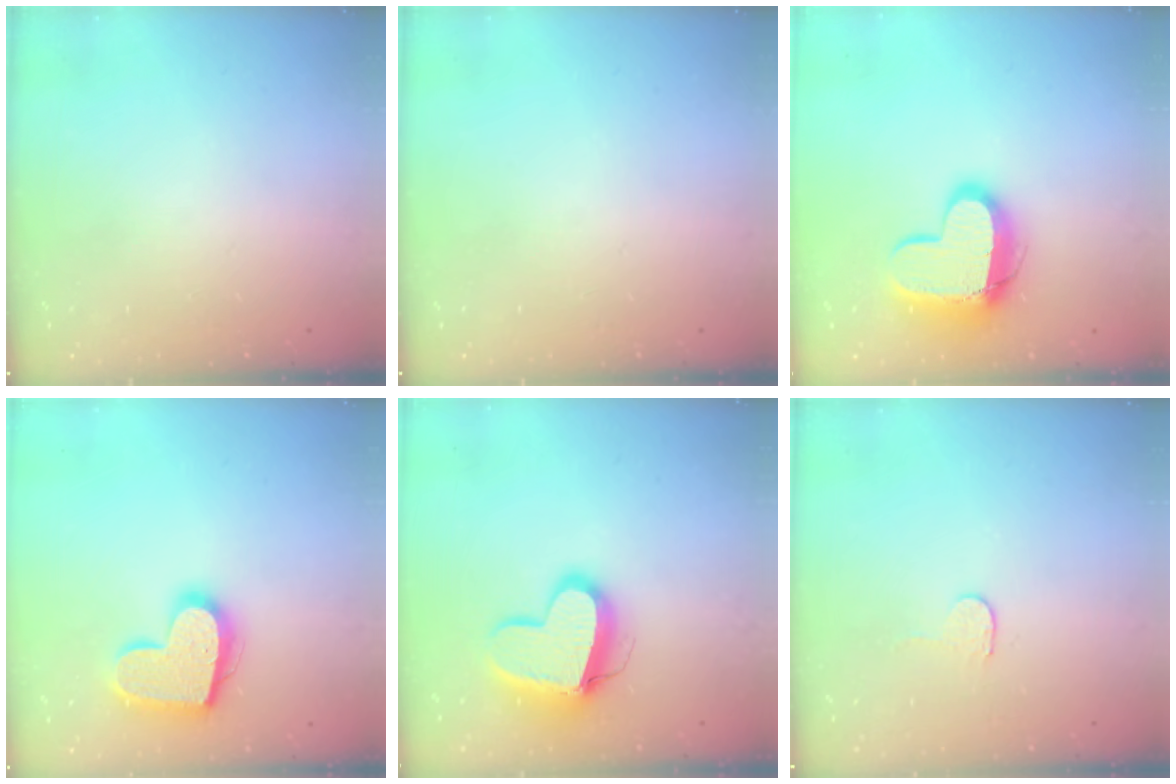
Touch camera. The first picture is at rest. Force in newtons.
{"total": 0.0}
{"total": 14.4, "press": 14.4, "slide": 1.0}
{"total": 16.9, "press": 16.8, "slide": 1.2}
{"total": 13.3, "press": 13.2, "slide": 1.3}
{"total": 2.3, "press": 2.3, "slide": 0.2}